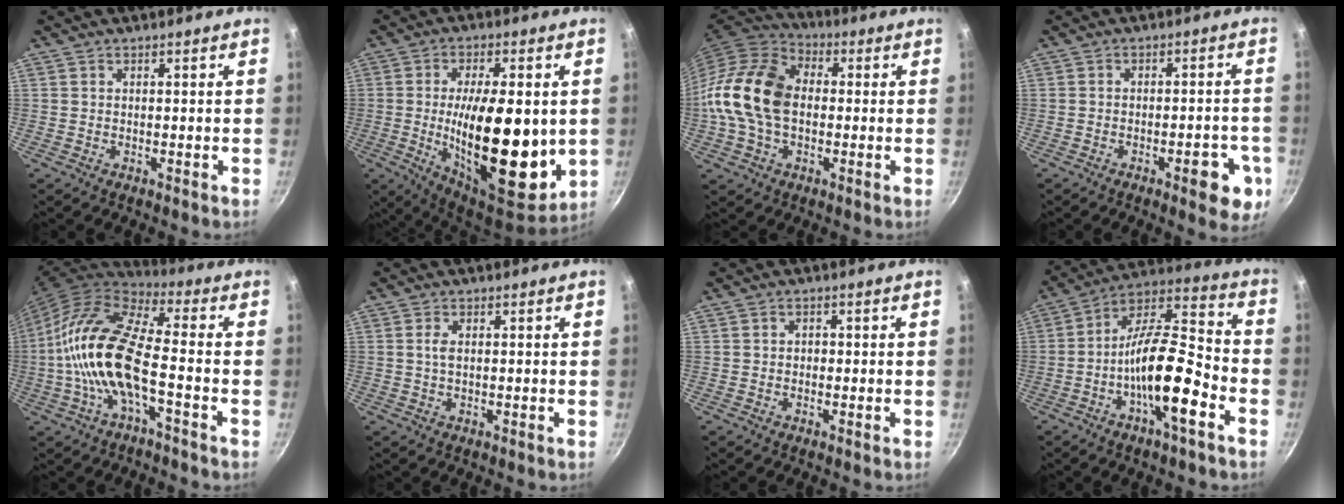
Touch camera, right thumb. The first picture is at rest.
{"total": 23.0, "force": [-1.3, 9.5, 20.8], "torque": [-0.308, -0.016, -0.016]}
{"total": 16.9, "force": [-0.4, 11.8, 12.1], "torque": [-0.209, 0.028, -0.026]}
{"total": 8.4, "force": [-3.5, 3.3, 6.9], "torque": [-0.060, 0.021, -0.039]}
{"total": 17.2, "force": [-3.5, 6.4, 15.6], "torque": [-0.303, 0.037, -0.083]}
{"total": 1.8, "force": [0.3, 1.0, 1.5], "torque": [-0.030, 0.002, 0.006]}
{"total": 1.2, "force": [-0.1, 1.0, 0.6], "torque": [-0.006, 0.005, -0.004]}
{"total": 17.1, "force": [-6.2, 5.3, 15.0], "torque": [-0.246, 0.049, -0.117]}